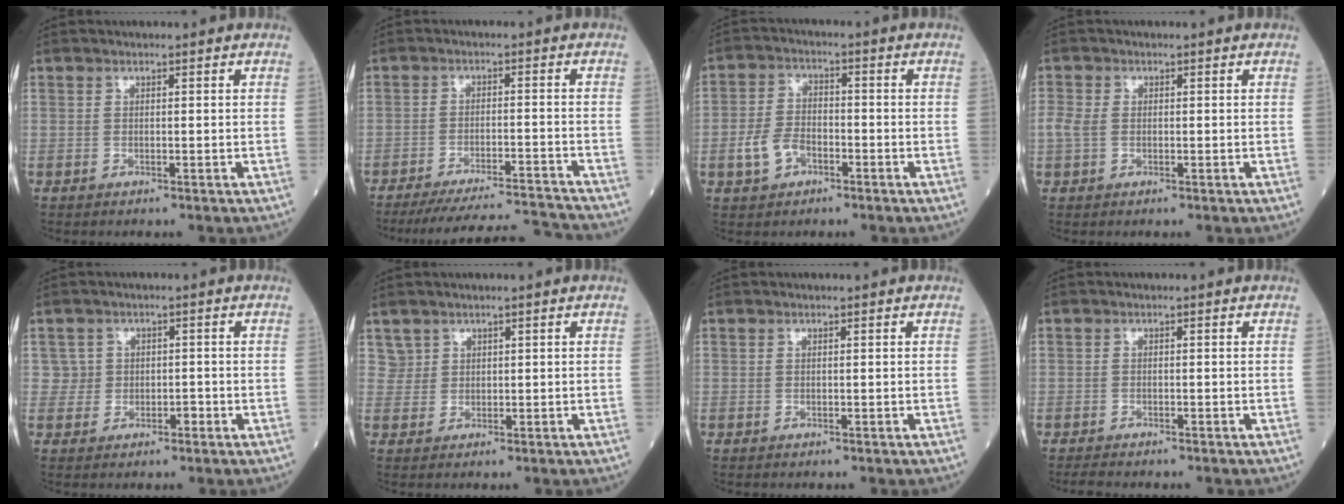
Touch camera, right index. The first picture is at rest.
{"total": 13.0, "force": [-12.7, -1.0, 2.6], "torque": [-0.038, 0.003, -0.190]}
{"total": 5.6, "force": [-2.4, 3.7, 3.5], "torque": [-0.082, 0.009, -0.044]}
{"total": 2.7, "force": [0.0, 2.0, 1.8], "torque": [-0.059, 0.010, -0.001]}
{"total": 2.5, "force": [-0.2, 2.5, 0.2], "torque": [0.011, 0.009, -0.005]}
{"total": 1.7, "force": [1.2, 1.1, -0.3], "torque": [0.015, 0.009, 0.020]}
{"total": 0.0}
{"total": 1.2, "force": [-1.1, 0.3, 0.2], "torque": [-0.012, -0.005, -0.017]}